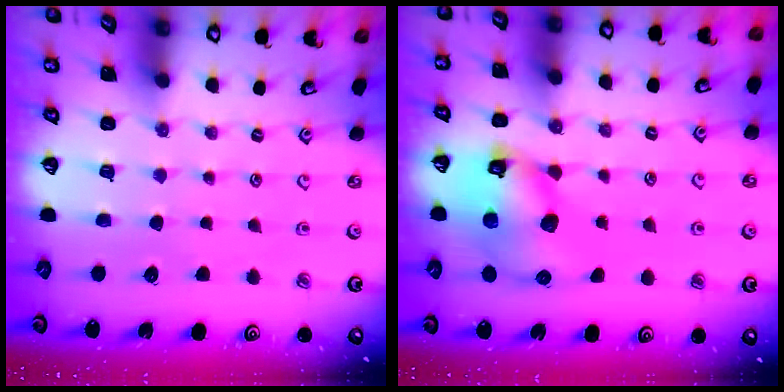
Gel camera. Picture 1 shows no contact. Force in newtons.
{"total": 12.5, "press": 12.4, "slide": 1.7}